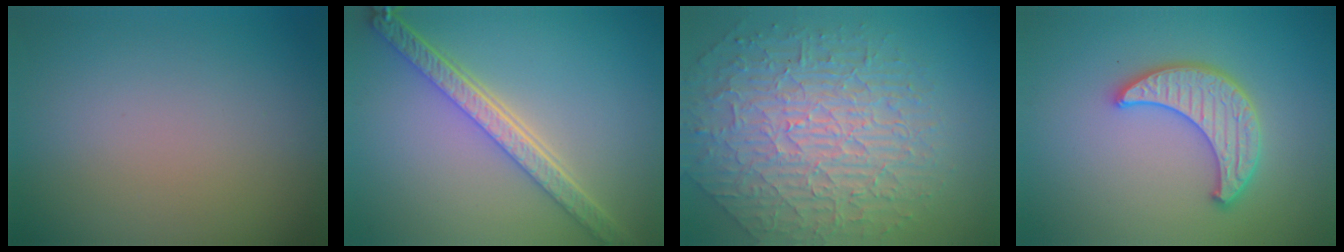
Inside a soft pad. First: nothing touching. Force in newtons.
{"total": 5.1, "press": 4.0, "slide": 3.2}
{"total": 7.2, "press": 5.8, "slide": 4.2}
{"total": 4.1, "press": 3.7, "slide": 1.8}